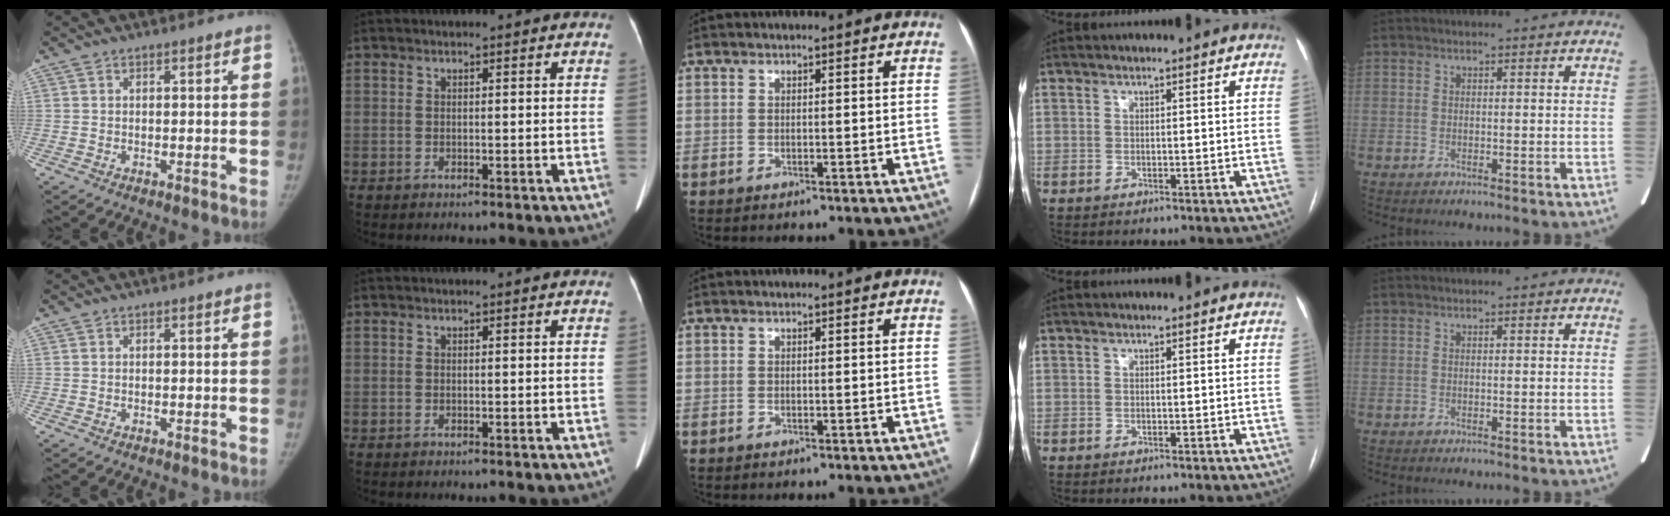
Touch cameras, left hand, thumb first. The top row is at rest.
{}